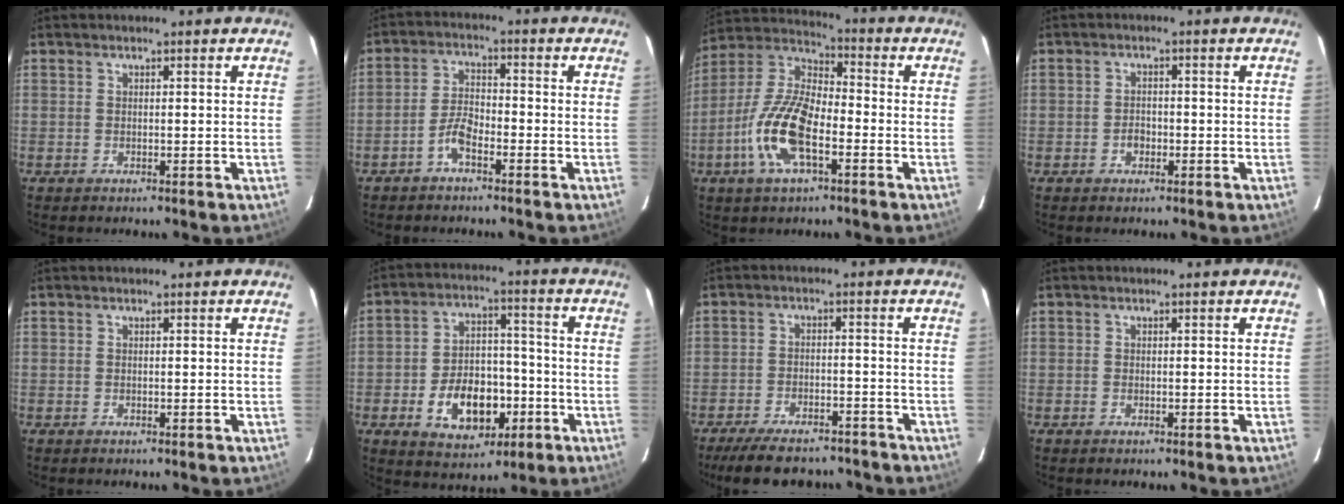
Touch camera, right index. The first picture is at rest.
{"total": 4.3, "force": [-2.8, 1.6, 2.8], "torque": [-0.066, 0.012, -0.056]}
{"total": 14.9, "force": [-5.3, 6.2, 12.5], "torque": [-0.265, -0.001, -0.109]}
{"total": 2.2, "force": [-0.9, 1.7, 1.0], "torque": [-0.018, 0.006, -0.013]}
{"total": 0.0}
{"total": 13.9, "force": [-5.0, 8.9, 9.5], "torque": [-0.182, 0.023, -0.060]}
{"total": 14.2, "force": [-11.9, 4.8, 6.1], "torque": [-0.131, -0.009, -0.170]}
{"total": 0.0}